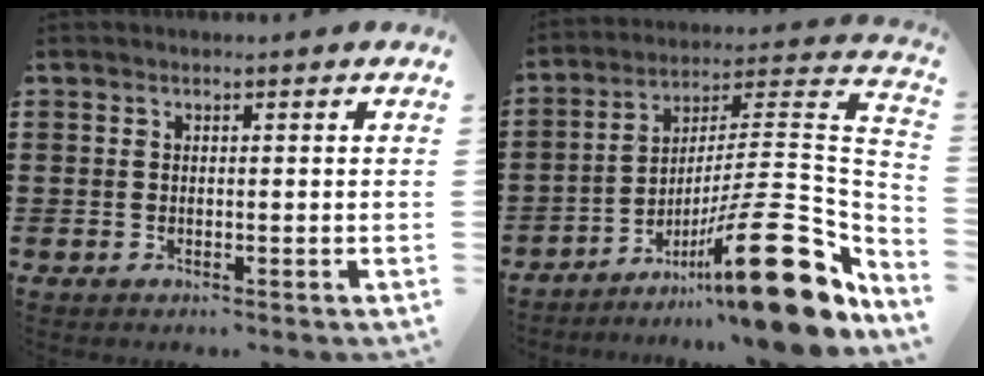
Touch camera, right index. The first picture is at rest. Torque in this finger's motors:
{"motor_torque": [1.16, -0.97, 0.17, 0.01]}